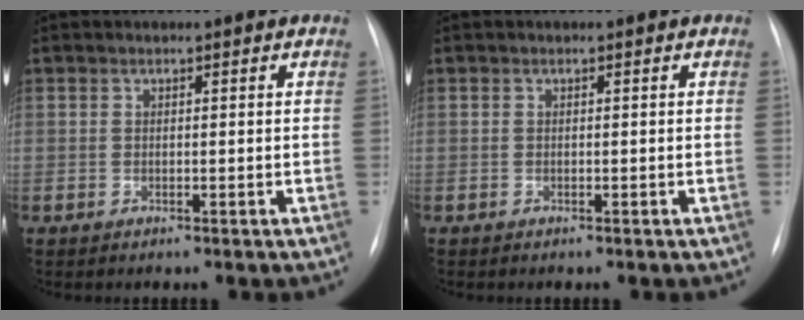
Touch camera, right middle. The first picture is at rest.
{"total": 0.0}